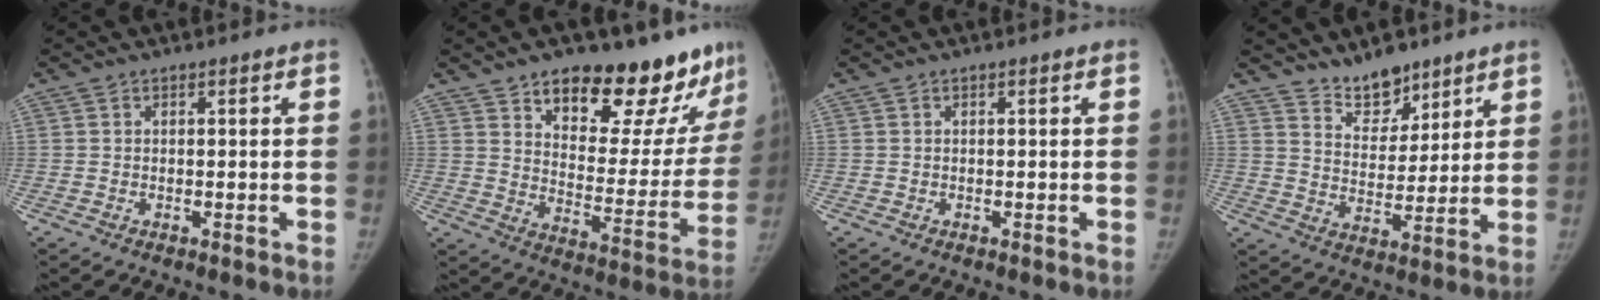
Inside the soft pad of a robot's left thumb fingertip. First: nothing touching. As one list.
[{"total": 23.0, "force": [16.5, 9.5, 12.9], "torque": [-0.123, -0.105, 0.234]}, {"total": 0.0}, {"total": 8.6, "force": [7.0, 4.1, 2.9], "torque": [-0.012, -0.055, 0.127]}]